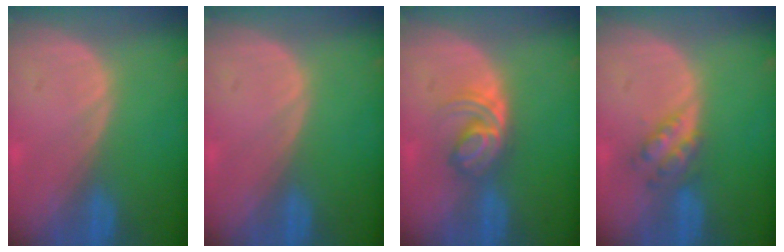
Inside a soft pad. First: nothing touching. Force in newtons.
{"total": 0.0}
{"total": 5.9, "press": 5.1, "slide": 3.0}
{"total": 3.7, "press": 3.7, "slide": 0.3}